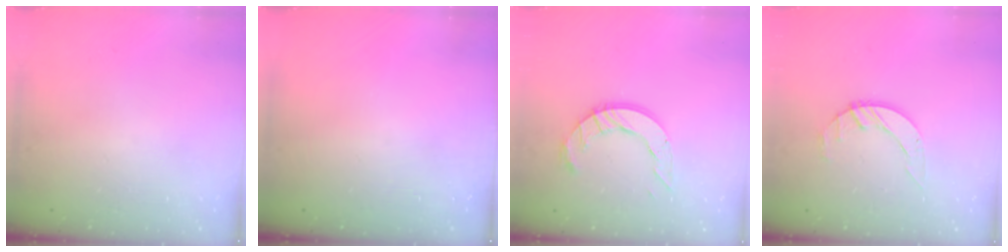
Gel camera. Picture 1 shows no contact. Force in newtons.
{"total": 0.0}
{"total": 9.7, "press": 9.6, "slide": 0.9}
{"total": 2.7, "press": 2.7, "slide": 0.3}